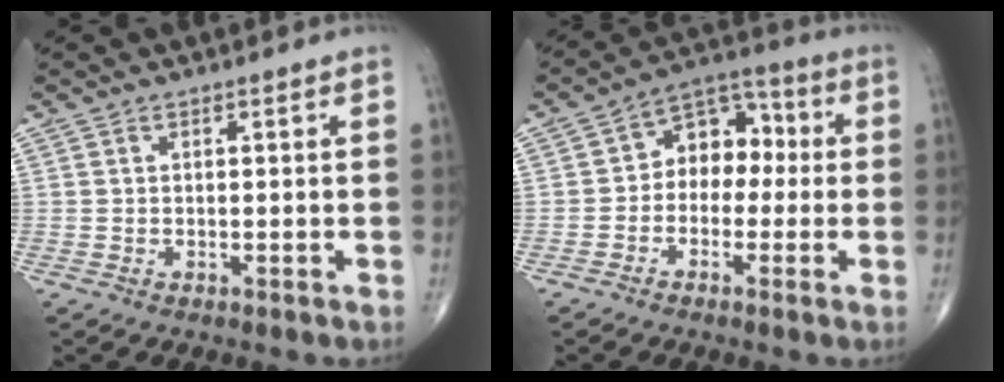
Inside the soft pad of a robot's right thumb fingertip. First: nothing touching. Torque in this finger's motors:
{"motor_torque": [0.40, -0.32, 0.40, -0.09, 0.03]}